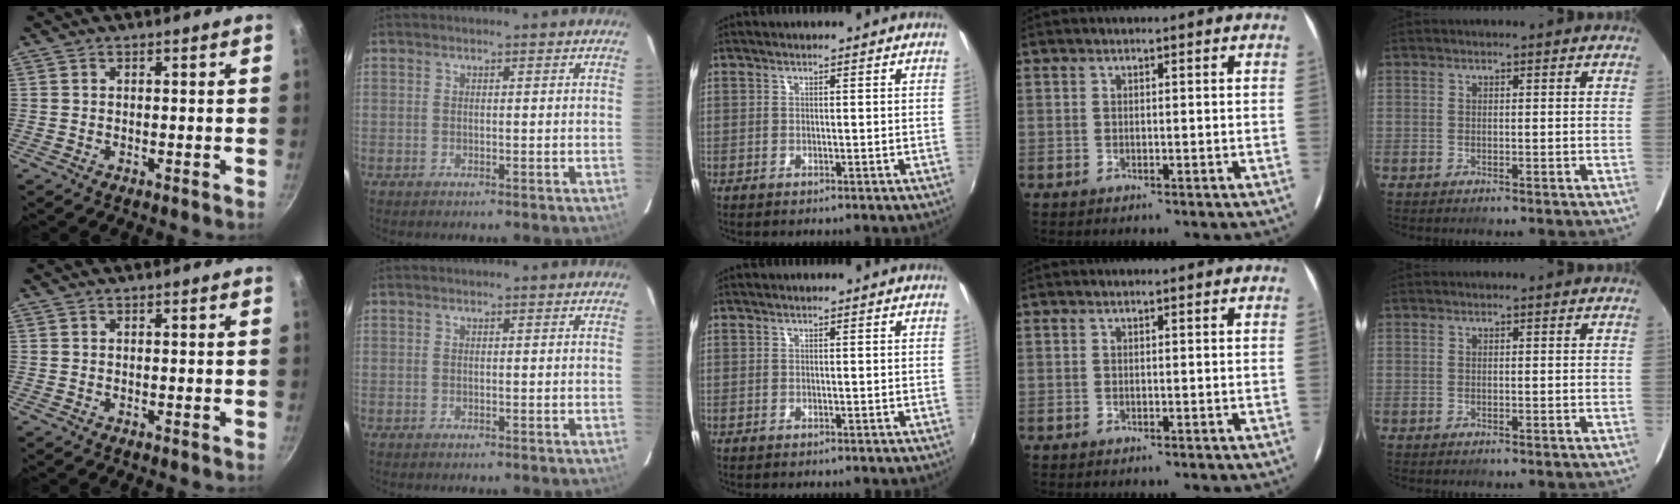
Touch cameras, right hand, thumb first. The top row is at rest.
{}